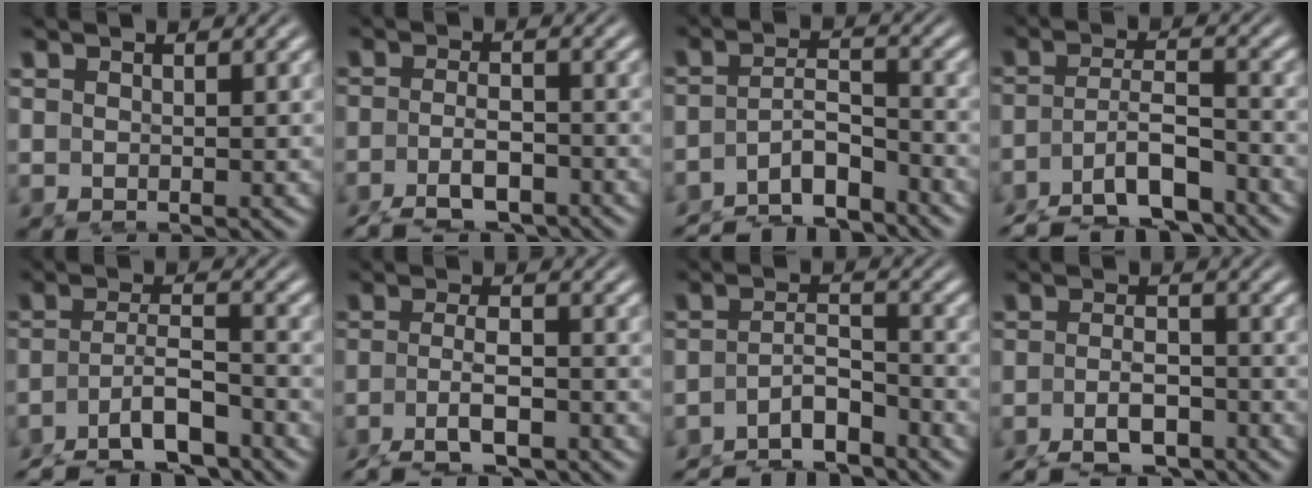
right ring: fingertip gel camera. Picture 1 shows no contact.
{"total": 5.8, "force": [-4.6, 1.9, 2.9], "torque": [-0.038, -0.011, -0.071]}
{"total": 7.0, "force": [-5.9, 2.9, 2.3], "torque": [-0.039, -0.024, -0.092]}
{"total": 8.3, "force": [-6.4, 3.6, 3.8], "torque": [-0.067, -0.031, -0.094]}
{"total": 7.4, "force": [-5.5, 3.1, 3.8], "torque": [-0.068, -0.029, -0.080]}
{"total": 5.4, "force": [-3.9, 1.5, 3.4], "torque": [-0.060, -0.019, -0.051]}
{"total": 6.4, "force": [-5.6, 2.2, 2.0], "torque": [-0.033, -0.023, -0.086]}
{"total": 6.5, "force": [-5.4, 2.3, 2.8], "torque": [-0.031, -0.011, -0.084]}